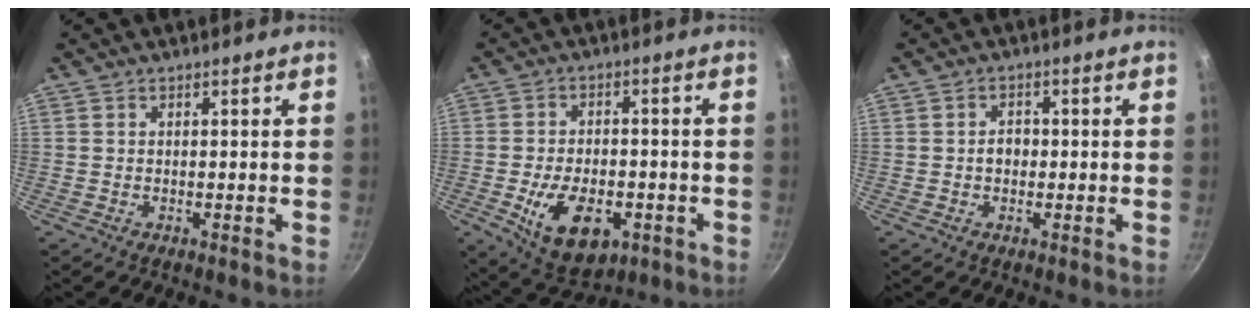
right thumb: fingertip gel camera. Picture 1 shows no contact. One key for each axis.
{"total": 13.0, "fx": -4.2, "fy": 7.7, "fz": 9.6, "tx": -0.139, "ty": 0.003, "tz": -0.055}
{"total": 2.6, "fx": -0.2, "fy": 2.0, "fz": 1.6, "tx": -0.011, "ty": 0.008, "tz": -0.003}